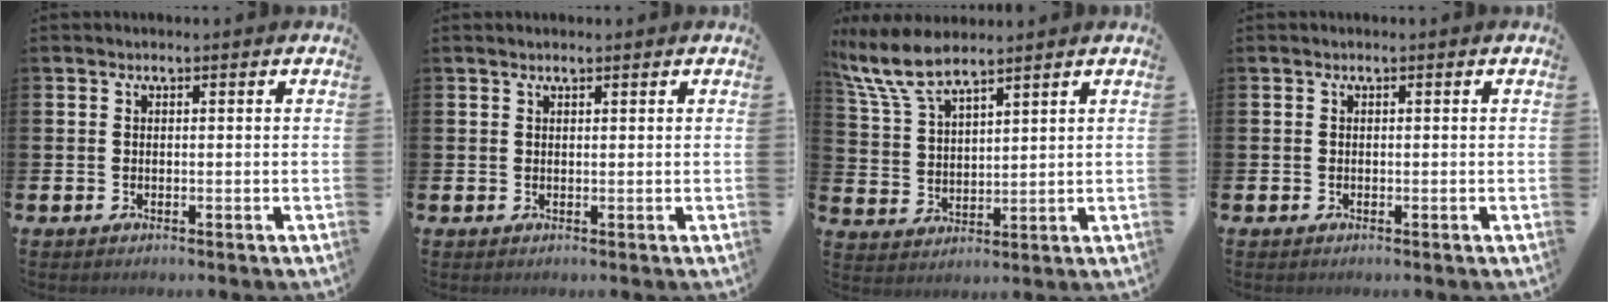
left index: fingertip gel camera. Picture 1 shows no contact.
{"total": 0.8, "force": [0.8, 0.1, 0.3], "torque": [-0.004, 0.001, 0.013]}
{"total": 7.6, "force": [6.7, 1.5, 3.2], "torque": [-0.089, -0.018, 0.124]}
{"total": 0.0}